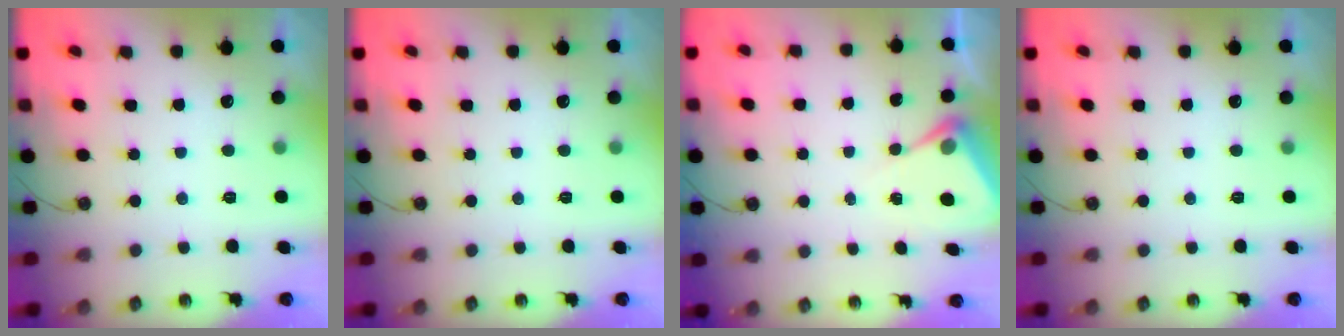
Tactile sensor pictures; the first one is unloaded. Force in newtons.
{"total": 0.0}
{"total": 6.1, "press": 6.1, "slide": 0.3}
{"total": 0.0}